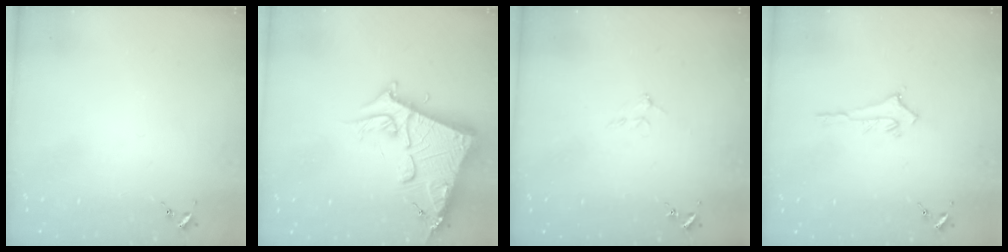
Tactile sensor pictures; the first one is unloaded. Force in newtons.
{"total": 18.5, "press": 18.4, "slide": 1.8}
{"total": 5.0, "press": 5.0, "slide": 0.9}
{"total": 2.9, "press": 2.8, "slide": 0.4}